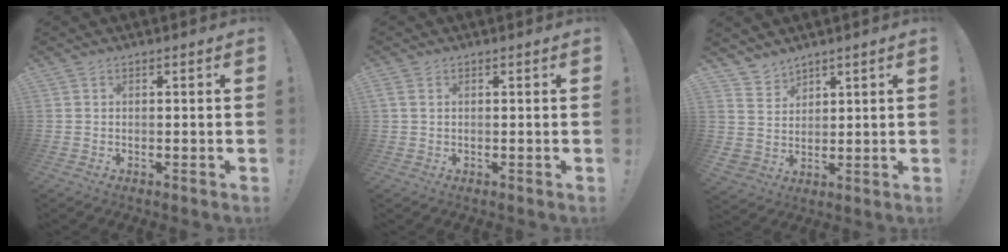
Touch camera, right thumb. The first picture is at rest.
{"total": 1.4, "force": [0.6, 0.9, 1.0], "torque": [-0.020, 0.003, 0.011]}
{"total": 6.3, "force": [4.9, 3.9, -0.5], "torque": [0.003, -0.044, 0.099]}